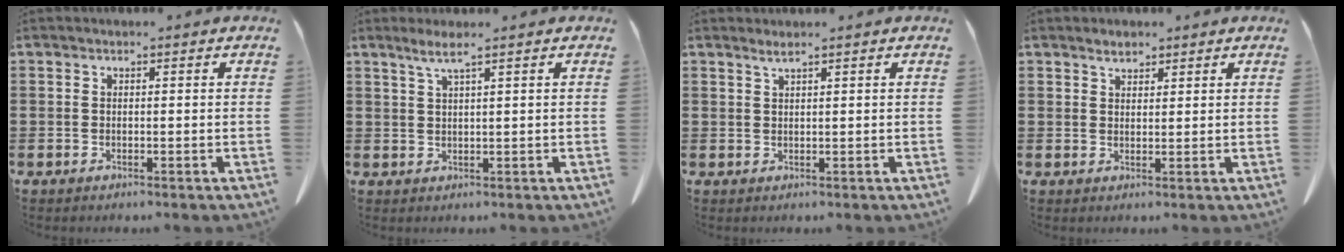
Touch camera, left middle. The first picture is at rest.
{"total": 2.5, "force": [1.6, -0.3, 1.9], "torque": [-0.042, -0.003, 0.029]}
{"total": 1.4, "force": [1.1, -0.1, 0.8], "torque": [-0.017, -0.004, 0.022]}
{"total": 2.0, "force": [1.8, 0.7, 0.7], "torque": [-0.009, -0.002, 0.033]}